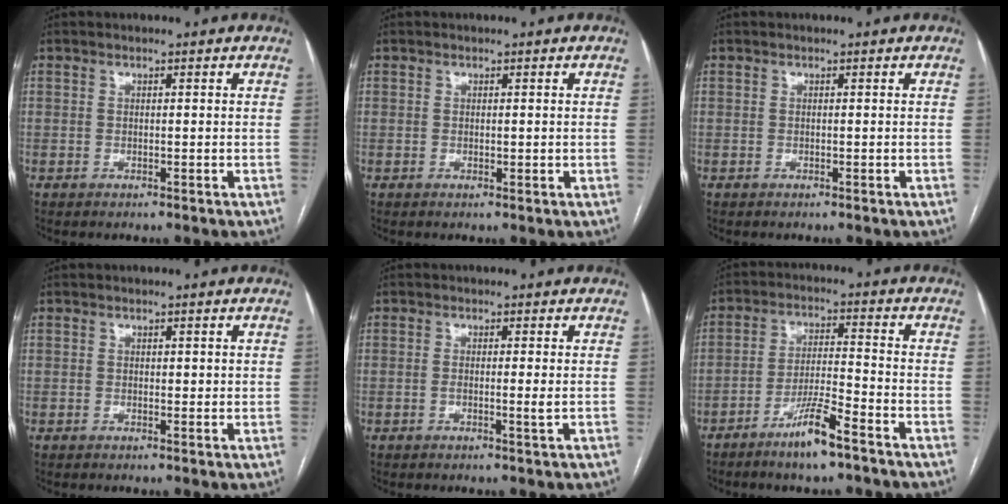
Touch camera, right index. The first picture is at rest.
{"total": 0.8, "force": [0.1, 0.4, 0.6], "torque": [-0.008, -0.002, 0.004]}
{"total": 0.0}
{"total": 1.4, "force": [0.5, 0.7, 1.1], "torque": [-0.011, -0.001, 0.006]}
{"total": 1.7, "force": [-0.1, -0.2, 1.7], "torque": [-0.030, -0.003, -0.004]}
{"total": 7.6, "force": [-5.2, 0.3, 5.5], "torque": [-0.107, -0.009, -0.098]}